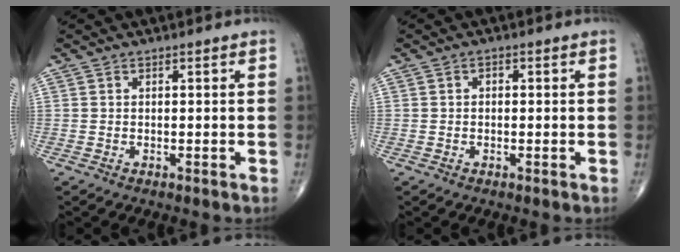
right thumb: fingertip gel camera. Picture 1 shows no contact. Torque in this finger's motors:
{"motor_torque": [0.02, -0.18, 0.09, -0.18, 0.00]}